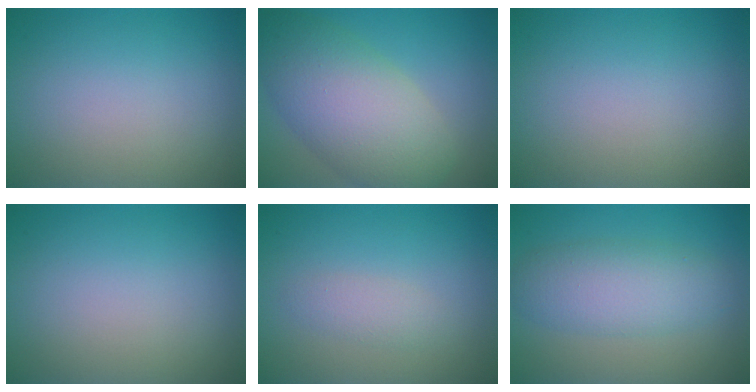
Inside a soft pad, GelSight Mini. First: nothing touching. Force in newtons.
{"total": 9.2, "press": 9.2, "slide": 0.5}
{"total": 0.0}
{"total": 0.0}
{"total": 1.4, "press": 1.4, "slide": 0.1}
{"total": 4.8, "press": 4.8, "slide": 0.2}